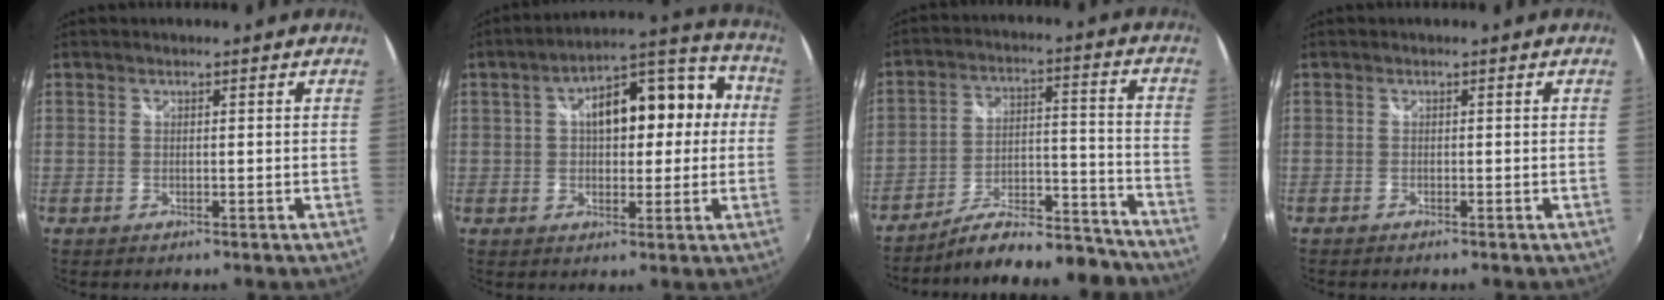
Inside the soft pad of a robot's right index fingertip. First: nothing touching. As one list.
[{"total": 14.3, "force": [1.2, 7.3, 12.2], "torque": [-0.189, 0.043, 0.019]}, {"total": 18.3, "force": [-17.1, 4.0, 5.3], "torque": [-0.086, 0.037, -0.229]}, {"total": 0.7, "force": [-0.7, -0.1, 0.1], "torque": [-0.007, -0.004, -0.015]}]